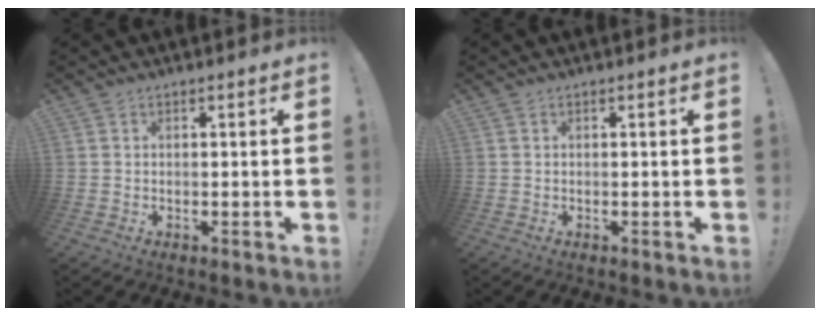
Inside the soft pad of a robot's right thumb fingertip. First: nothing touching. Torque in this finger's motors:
{"motor_torque": [0.00, 0.00, 0.00, 0.00, 0.00]}